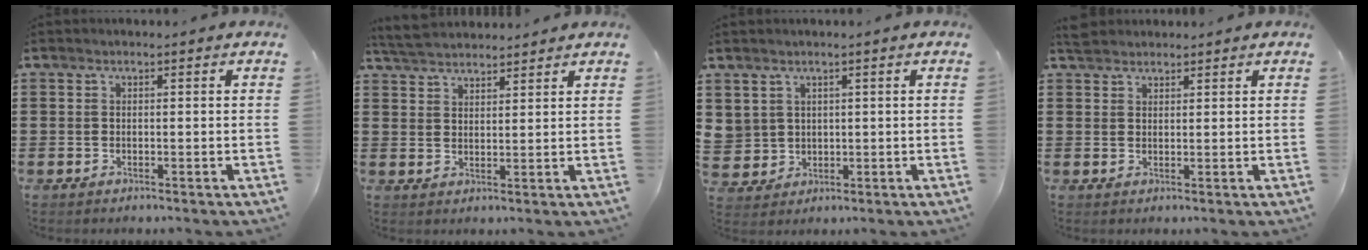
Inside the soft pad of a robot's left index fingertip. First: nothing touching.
{"total": 4.2, "force": [4.0, 0.9, 0.8], "torque": [-0.031, -0.006, 0.076]}
{"total": 2.7, "force": [1.3, 2.4, 0.2], "torque": [-0.019, 0.008, 0.023]}
{"total": 2.2, "force": [2.0, 0.8, 0.3], "torque": [-0.012, 0.005, 0.040]}